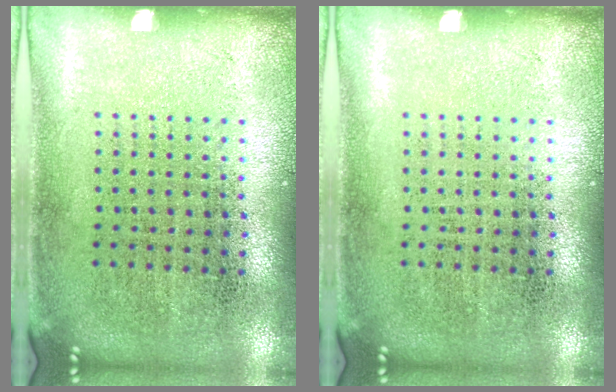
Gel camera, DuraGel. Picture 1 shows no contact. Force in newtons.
{"total": 0.0}